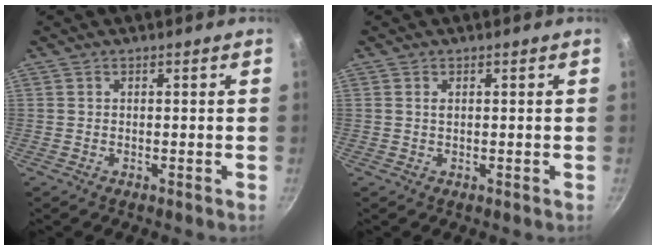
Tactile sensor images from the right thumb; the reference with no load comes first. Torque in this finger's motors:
{"motor_torque": [0.01, 0.19, 0.52, 0.00, 0.04]}